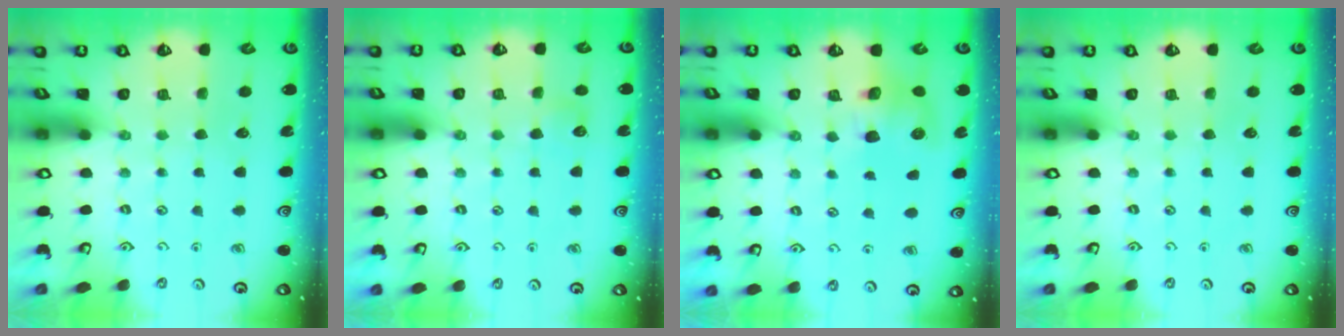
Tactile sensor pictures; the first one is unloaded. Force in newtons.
{"total": 5.3, "press": 5.3, "slide": 0.3}
{"total": 7.7, "press": 7.7, "slide": 1.0}
{"total": 0.0}